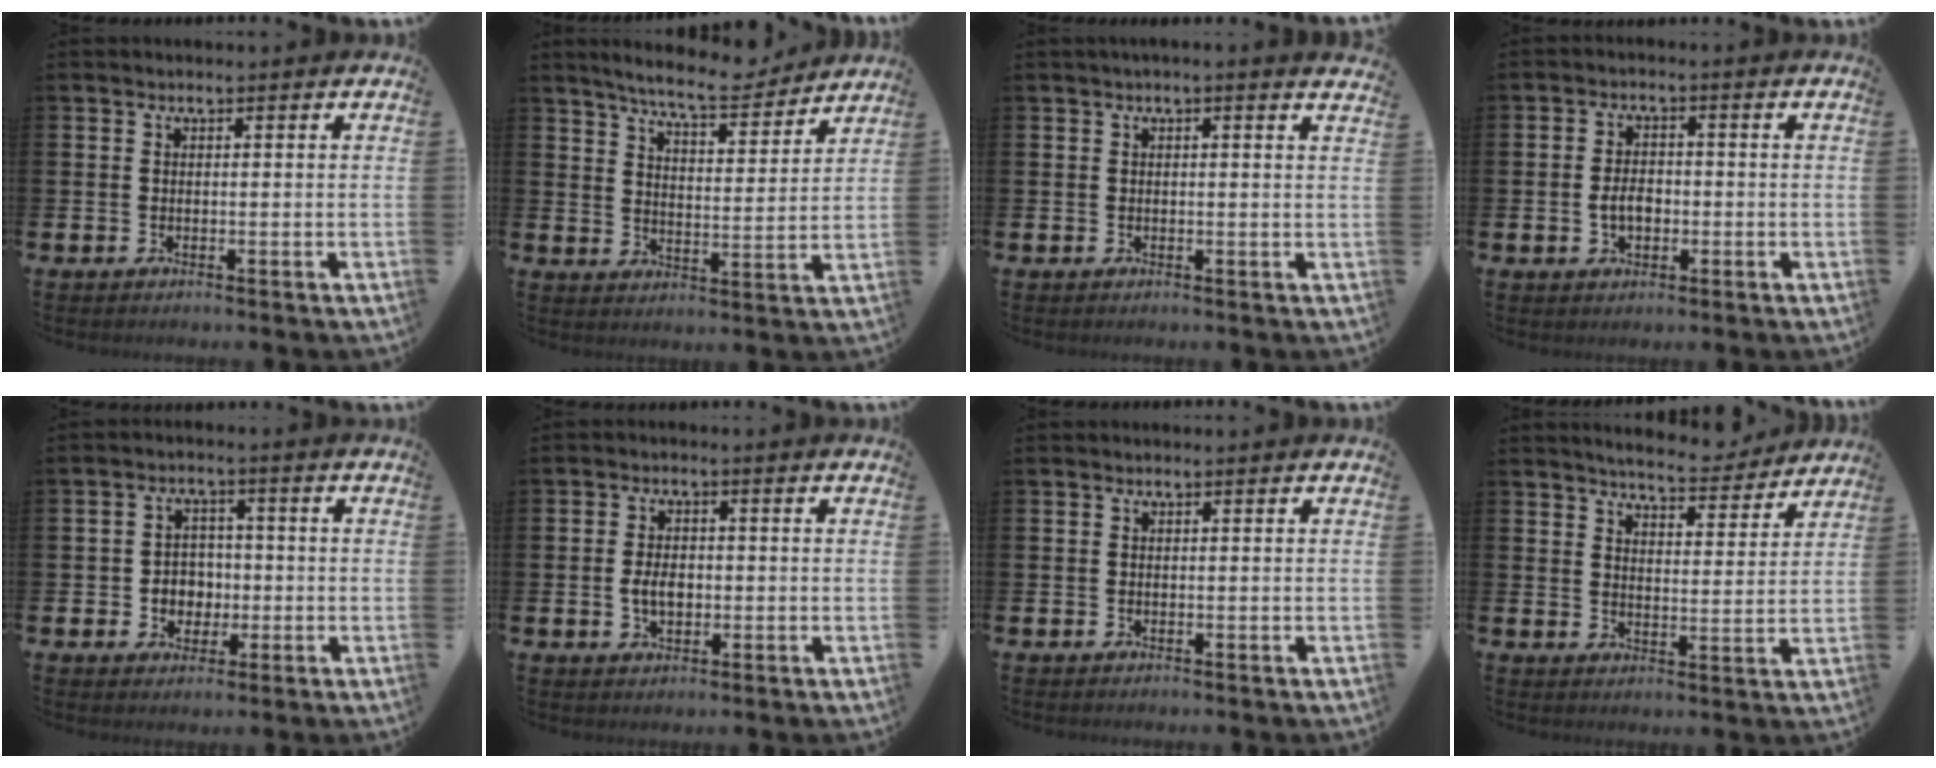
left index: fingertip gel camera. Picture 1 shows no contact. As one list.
[{"total": 7.8, "force": [7.3, 0.6, 2.5], "torque": [-0.061, -0.045, 0.127]}, {"total": 0.8, "force": [0.6, -0.2, 0.5], "torque": [-0.010, -0.001, 0.011]}, {"total": 3.4, "force": [-0.7, 2.2, 2.5], "torque": [-0.036, 0.001, -0.017]}, {"total": 3.8, "force": [-0.5, 3.6, 1.1], "torque": [-0.016, -0.001, -0.020]}, {"total": 3.5, "force": [-0.3, 2.3, 2.6], "torque": [-0.033, -0.002, -0.011]}, {"total": 0.0}, {"total": 5.6, "force": [5.5, 0.5, 0.8], "torque": [-0.021, -0.038, 0.095]}]